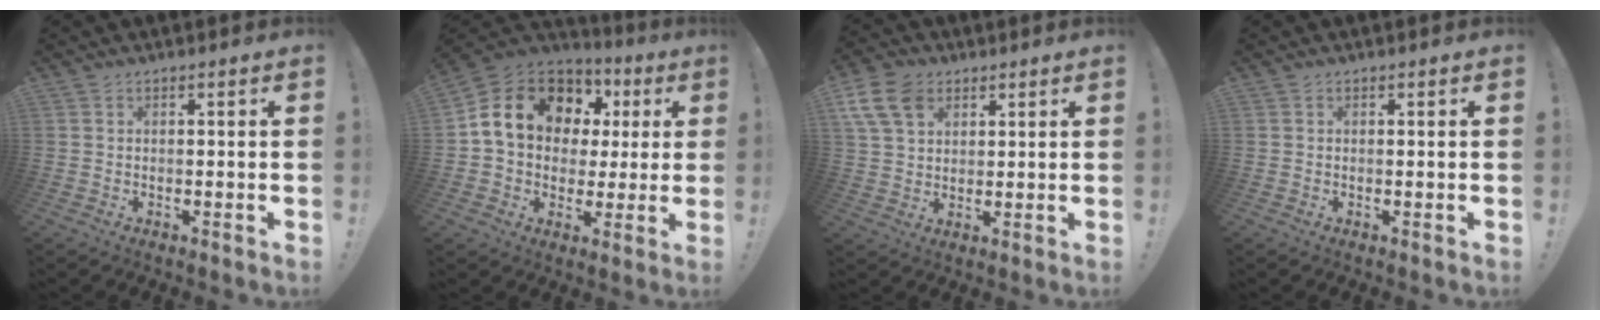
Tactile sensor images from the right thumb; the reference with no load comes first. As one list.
[{"total": 17.0, "force": [6.3, 12.6, 9.6], "torque": [-0.149, -0.022, 0.128]}, {"total": 11.8, "force": [5.4, 8.2, 6.5], "torque": [-0.127, -0.018, 0.108]}, {"total": 0.0}]